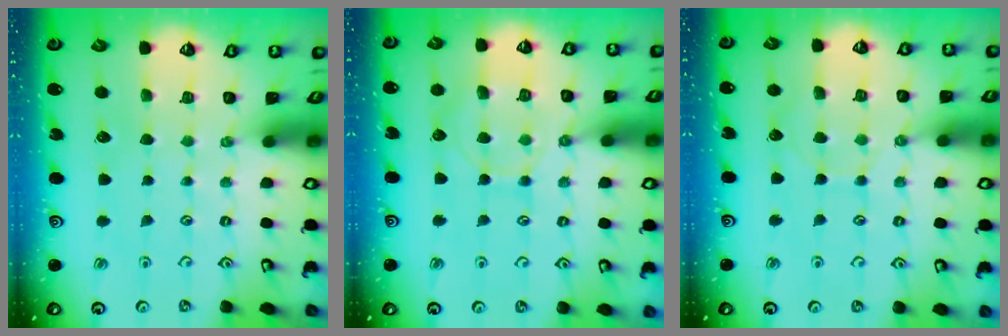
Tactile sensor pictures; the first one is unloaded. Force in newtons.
{"total": 8.8, "press": 8.8, "slide": 0.9}
{"total": 5.0, "press": 4.9, "slide": 0.6}